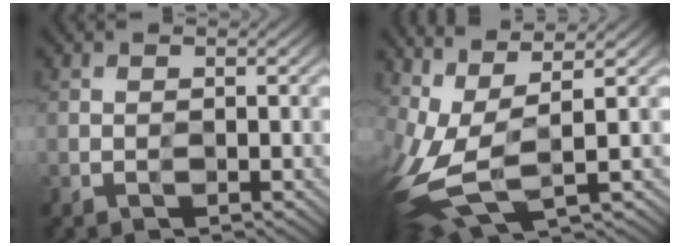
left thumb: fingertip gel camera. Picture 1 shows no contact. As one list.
[{"total": 10.8, "force": [1.2, 4.2, 9.9], "torque": [-0.253, 0.005, 0.032]}]